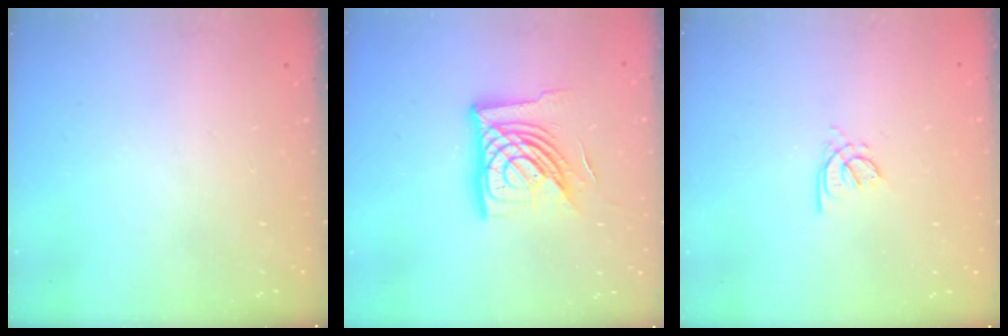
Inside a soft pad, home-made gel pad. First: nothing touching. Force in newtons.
{"total": 16.8, "press": 16.7, "slide": 1.7}
{"total": 2.4, "press": 2.4, "slide": 0.6}